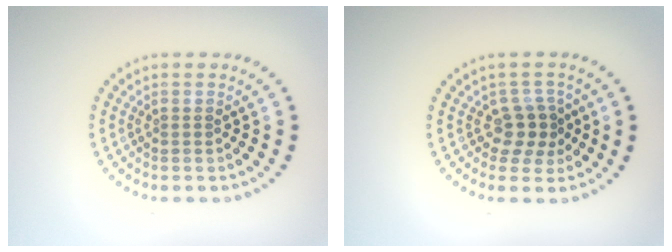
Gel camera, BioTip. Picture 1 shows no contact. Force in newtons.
{"total": 2.4, "press": 2.0, "slide": 1.2}